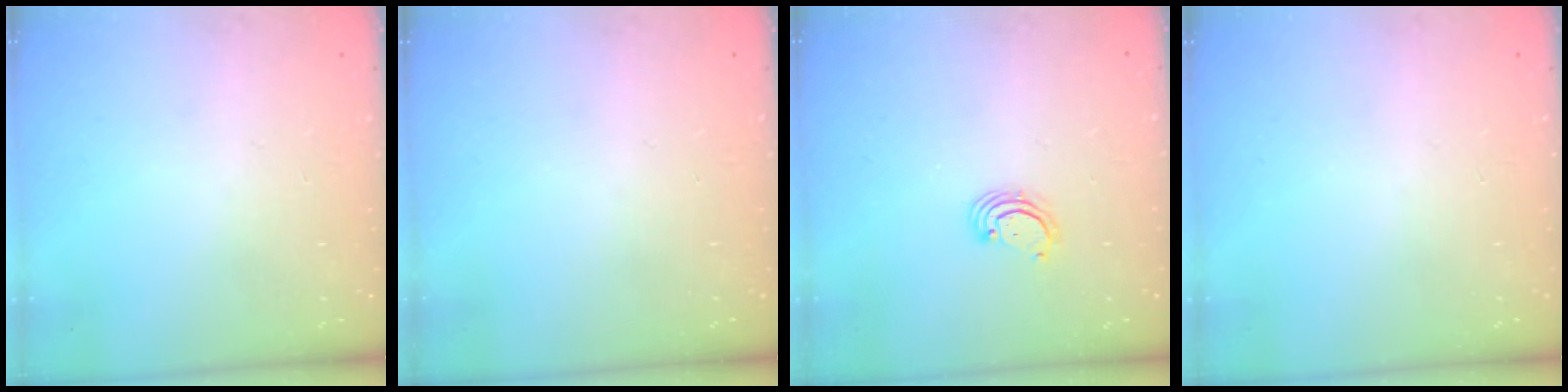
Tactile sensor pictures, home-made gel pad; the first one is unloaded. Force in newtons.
{"total": 0.0}
{"total": 2.7, "press": 2.7, "slide": 0.3}
{"total": 0.0}